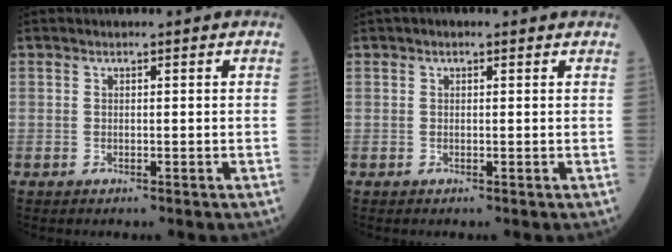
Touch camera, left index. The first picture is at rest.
{"total": 0.6, "force": [0.4, 0.4, 0.4], "torque": [-0.015, 0.010, 0.001]}